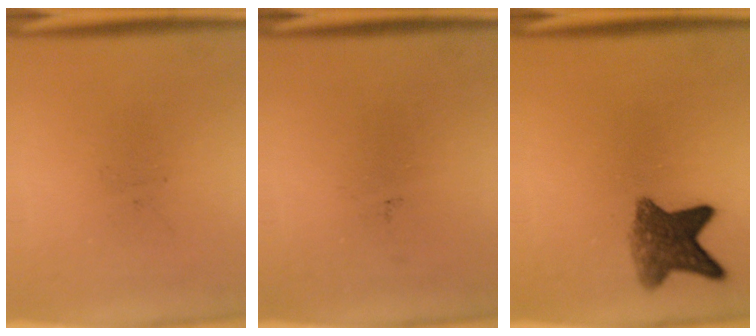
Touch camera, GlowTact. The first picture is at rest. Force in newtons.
{"total": 0.0}
{"total": 6.7}